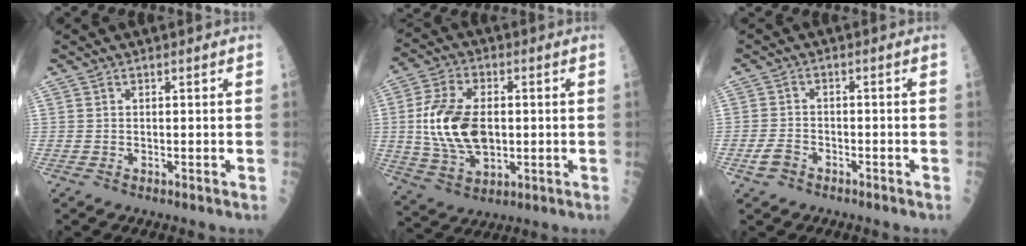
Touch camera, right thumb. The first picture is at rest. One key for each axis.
{"total": 14.7, "fx": 0.4, "fy": 8.5, "fz": 12.0, "tx": -0.226, "ty": 0.001, "tz": 0.010}
{"total": 3.0, "fx": -1.7, "fy": 1.9, "fz": 1.5, "tx": -0.033, "ty": 0.013, "tz": -0.031}